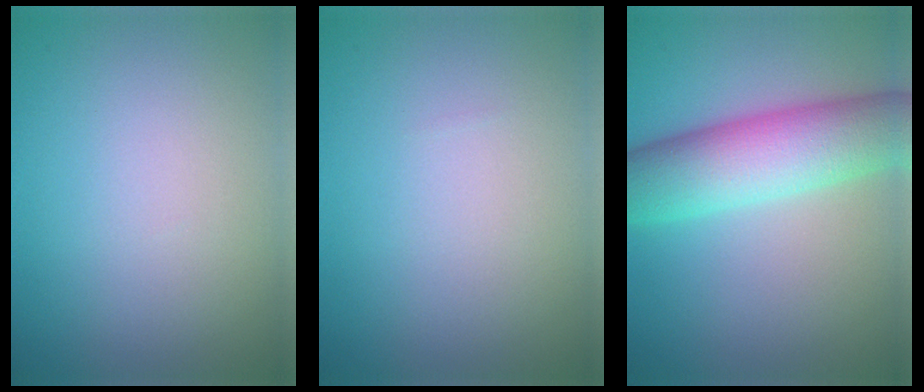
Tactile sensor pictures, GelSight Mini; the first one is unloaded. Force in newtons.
{"total": 0.0}
{"total": 8.3, "press": 8.3, "slide": 0.2}